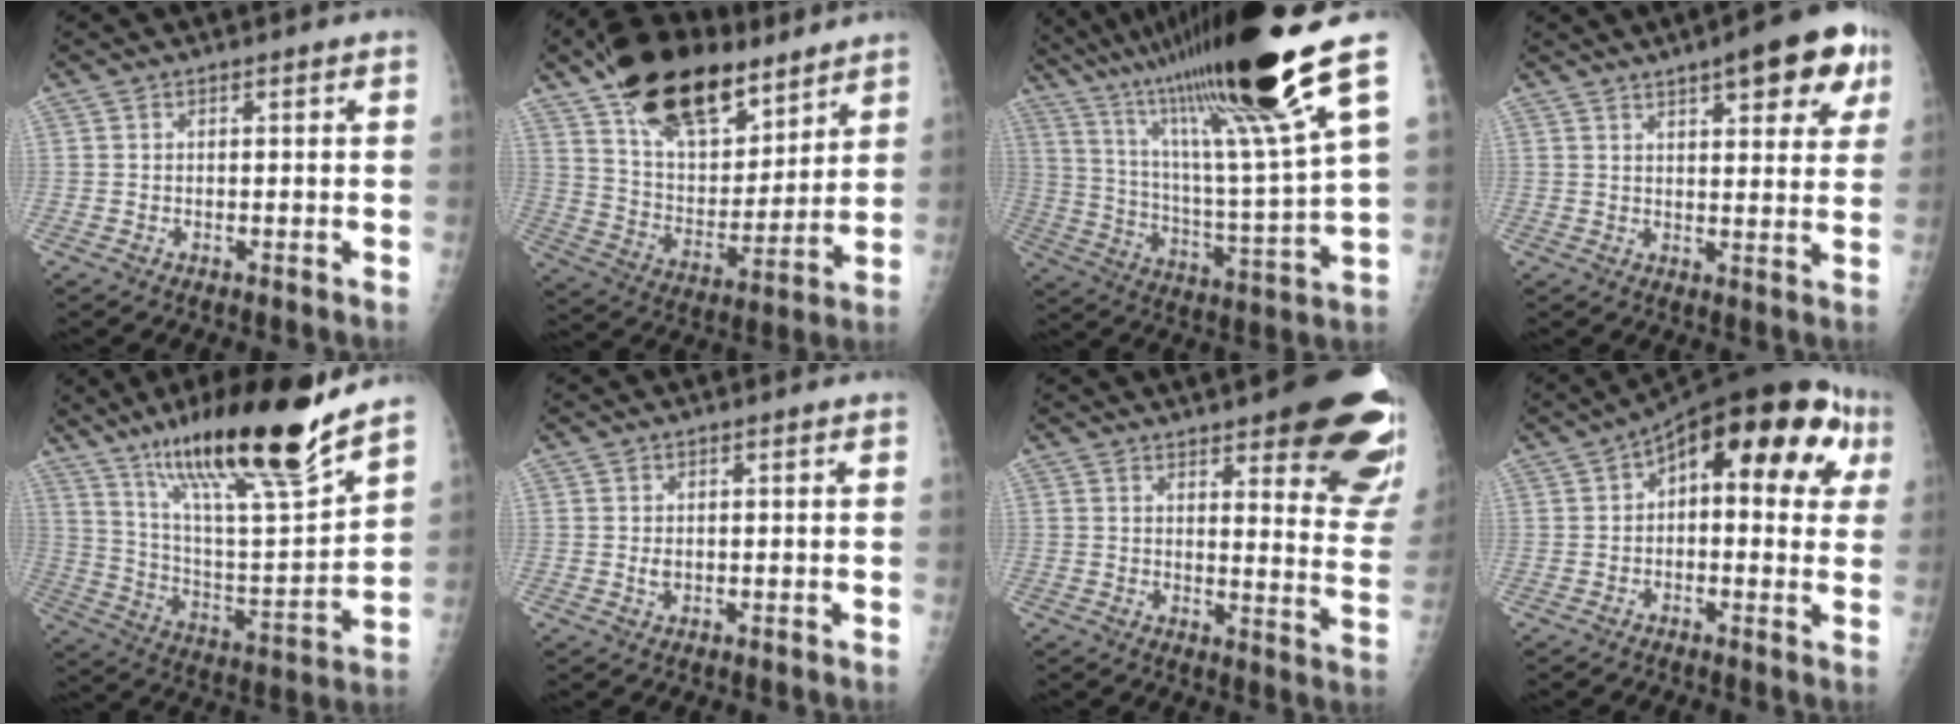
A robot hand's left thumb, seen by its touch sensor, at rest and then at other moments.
{"total": 23.7, "force": [15.8, 11.4, 13.5], "torque": [-0.192, -0.056, 0.277]}
{"total": 27.9, "force": [18.4, 1.2, 20.9], "torque": [-0.348, -0.069, 0.324]}
{"total": 13.7, "force": [7.2, 4.6, 10.7], "torque": [-0.102, -0.015, 0.090]}
{"total": 24.9, "force": [17.7, 3.1, 17.3], "torque": [-0.268, -0.075, 0.310]}
{"total": 1.7, "force": [0.2, 1.1, 1.2], "torque": [-0.014, 0.000, 0.006]}
{"total": 22.6, "force": [13.3, 6.1, 17.1], "torque": [-0.169, -0.059, 0.157]}
{"total": 19.0, "force": [5.5, 9.0, 15.8], "torque": [-0.178, 0.035, 0.064]}